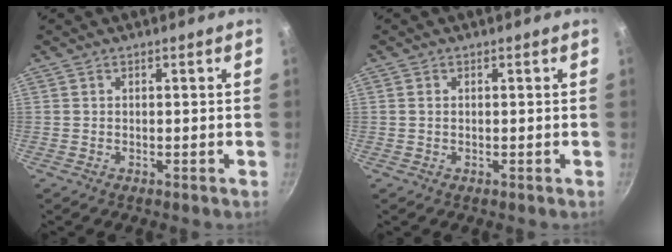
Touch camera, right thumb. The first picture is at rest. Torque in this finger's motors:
{"motor_torque": [-0.14, 0.04, -0.14, 0.04, -0.06]}